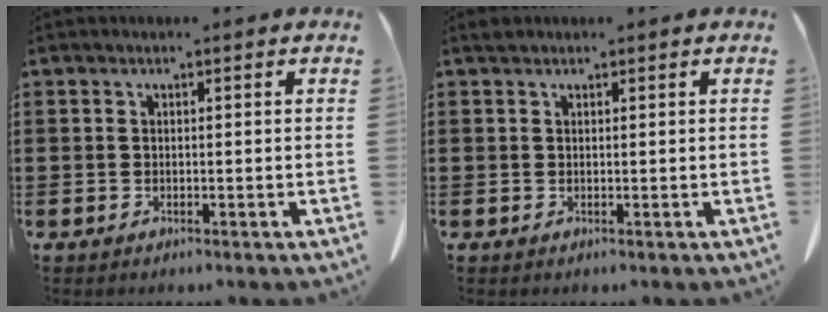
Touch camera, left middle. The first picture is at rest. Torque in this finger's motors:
{"motor_torque": [0.62, 0.46, 0.06, 0.00]}